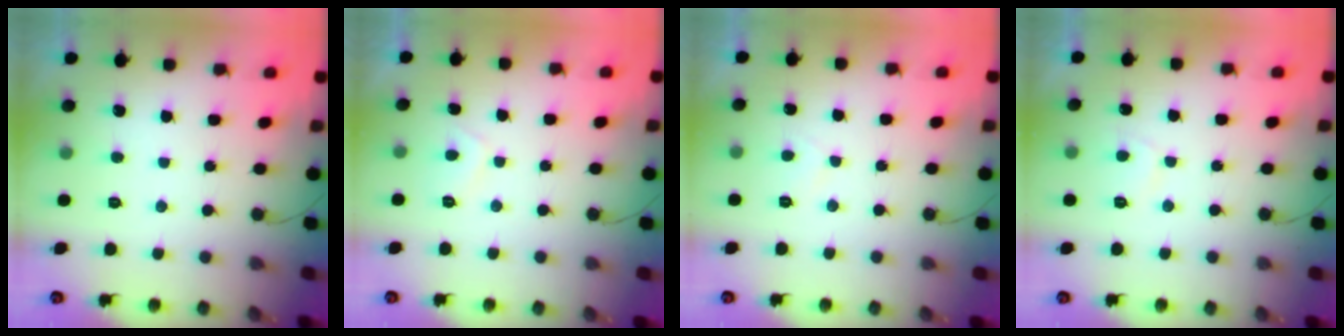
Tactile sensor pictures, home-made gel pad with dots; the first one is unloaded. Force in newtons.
{"total": 1.9, "press": 1.8, "slide": 0.7}
{"total": 3.0, "press": 3.0, "slide": 0.5}
{"total": 3.0, "press": 2.9, "slide": 0.7}